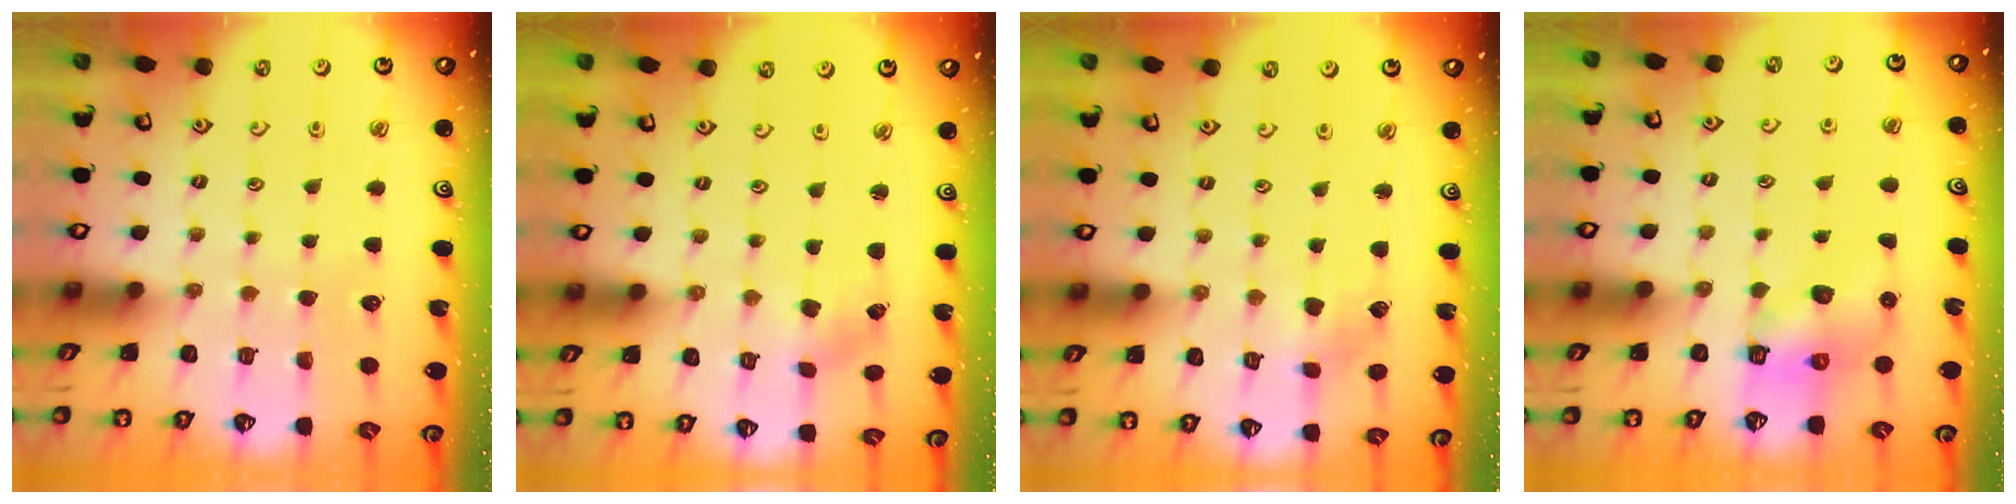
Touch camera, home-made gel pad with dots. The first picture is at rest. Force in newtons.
{"total": 2.9, "press": 2.9, "slide": 0.4}
{"total": 2.8, "press": 2.8, "slide": 0.4}
{"total": 6.2, "press": 6.1, "slide": 0.7}